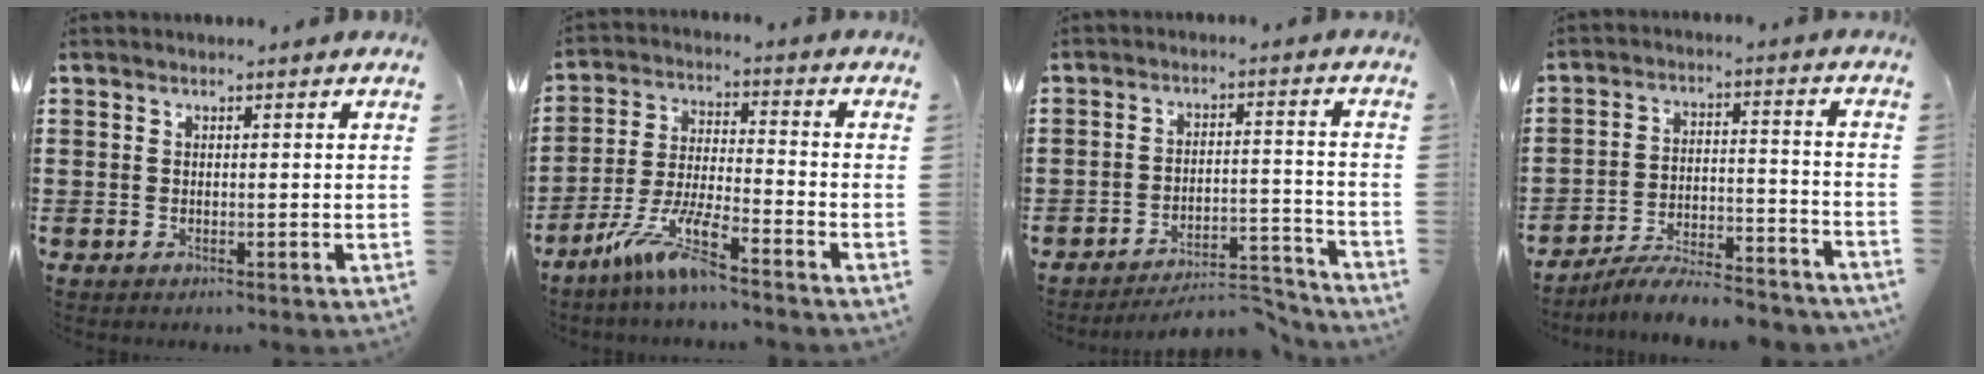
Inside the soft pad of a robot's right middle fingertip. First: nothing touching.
{"total": 8.8, "force": [-6.7, 0.7, 5.7], "torque": [-0.130, -0.011, -0.132]}
{"total": 5.4, "force": [-5.0, 0.6, 1.9], "torque": [-0.034, 0.005, -0.098]}
{"total": 6.3, "force": [-6.0, 0.4, 2.1], "torque": [-0.032, 0.007, -0.113]}